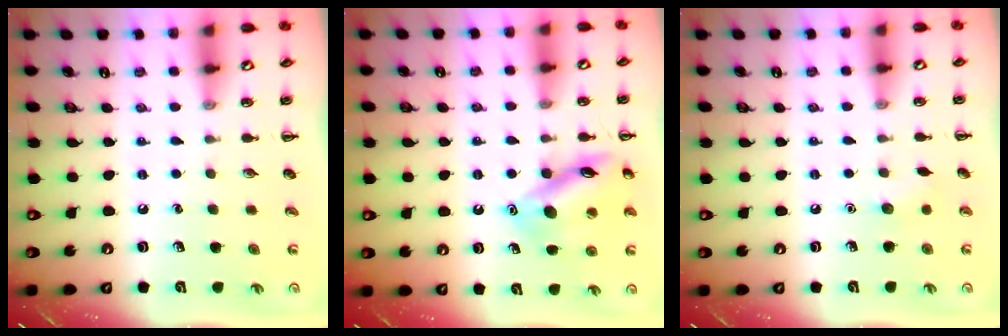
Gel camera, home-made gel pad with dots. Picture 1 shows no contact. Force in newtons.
{"total": 13.6, "press": 13.6, "slide": 1.2}
{"total": 5.1, "press": 5.0, "slide": 1.1}